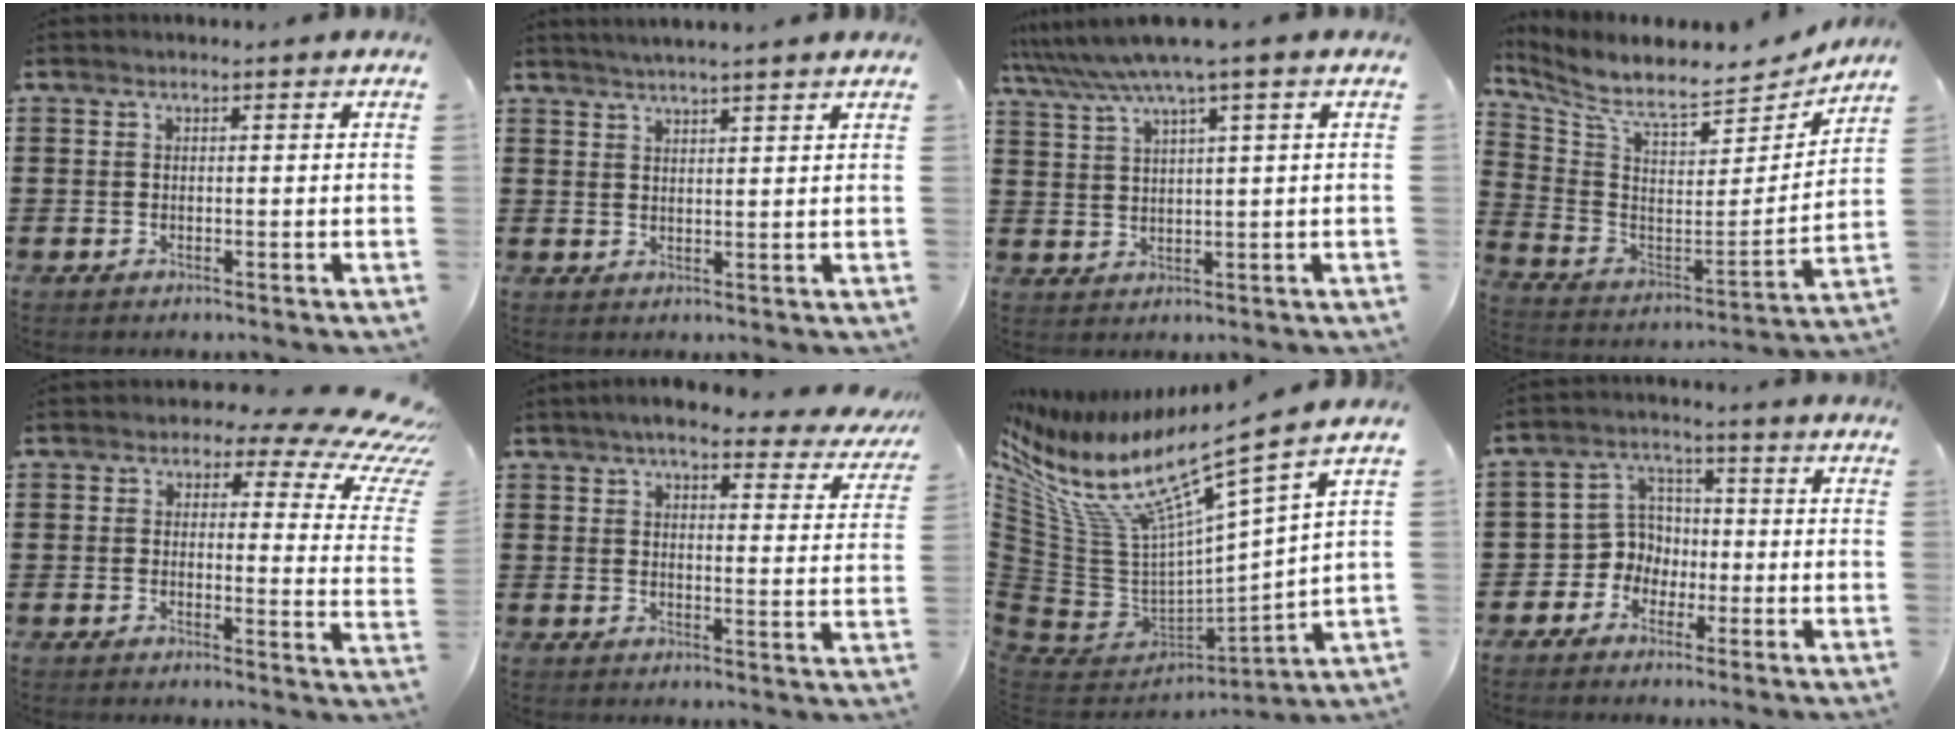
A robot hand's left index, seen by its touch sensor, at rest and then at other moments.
{"total": 2.5, "force": [2.4, -0.6, 0.7], "torque": [-0.018, -0.005, 0.043]}
{"total": 5.6, "force": [3.7, -0.4, 4.2], "torque": [-0.100, -0.018, 0.058]}
{"total": 8.4, "force": [7.5, 1.1, 3.6], "torque": [-0.108, -0.068, 0.125]}
{"total": 5.7, "force": [3.9, 2.2, 3.5], "torque": [-0.064, -0.024, 0.060]}
{"total": 6.1, "force": [5.3, 0.6, 3.0], "torque": [-0.069, -0.019, 0.092]}
{"total": 12.7, "force": [7.6, 3.7, 9.4], "torque": [-0.206, -0.054, 0.114]}
{"total": 5.4, "force": [-1.9, 5.0, 1.0], "torque": [-0.046, 0.006, -0.042]}